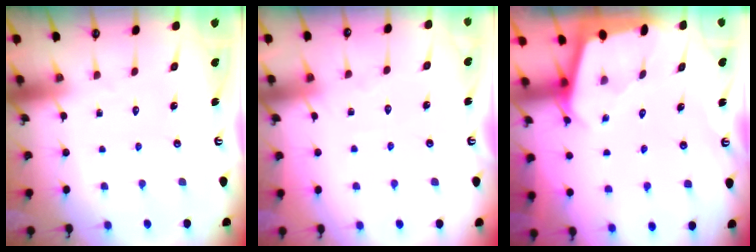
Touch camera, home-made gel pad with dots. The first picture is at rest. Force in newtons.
{"total": 2.6, "press": 2.6, "slide": 0.4}
{"total": 1.9, "press": 1.9, "slide": 0.2}